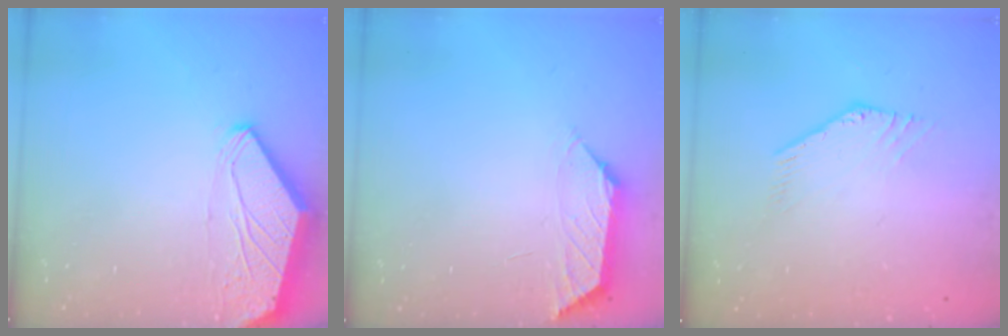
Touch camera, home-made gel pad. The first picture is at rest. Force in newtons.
{"total": 1.2, "press": 1.1, "slide": 0.4}
{"total": 0.8, "press": 0.7, "slide": 0.4}